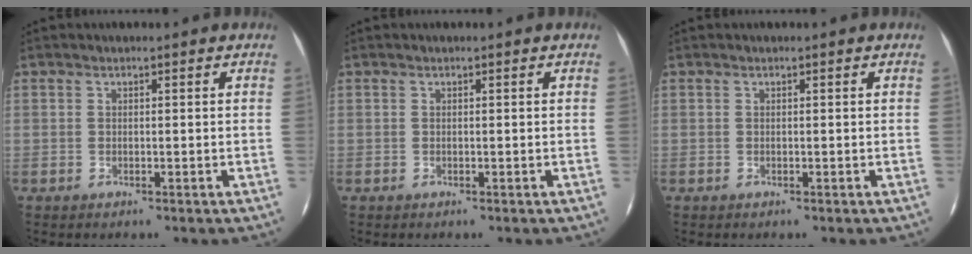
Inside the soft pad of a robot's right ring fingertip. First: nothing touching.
{"total": 0.0}
{"total": 0.0}